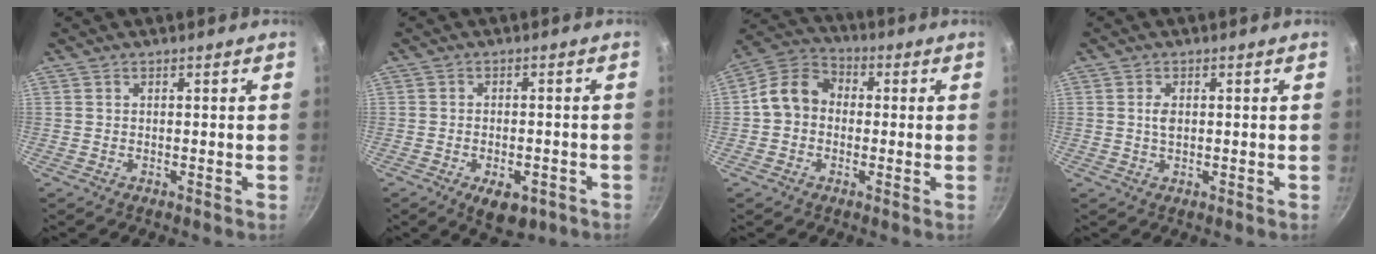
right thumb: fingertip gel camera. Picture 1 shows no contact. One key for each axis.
{"total": 6.6, "fx": -3.3, "fy": 3.4, "fz": 4.6, "tx": -0.059, "ty": 0.009, "tz": -0.041}
{"total": 9.7, "fx": -0.2, "fy": 7.9, "fz": 5.6, "tx": -0.087, "ty": 0.034, "tz": -0.019}
{"total": 2.1, "fx": 0.3, "fy": 1.2, "fz": 1.7, "tx": -0.031, "ty": -0.001, "tz": 0.007}